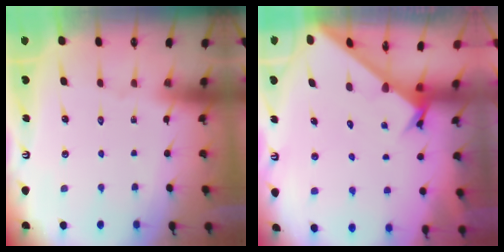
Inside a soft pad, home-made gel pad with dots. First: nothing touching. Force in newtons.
{"total": 2.4, "press": 2.4, "slide": 0.1}